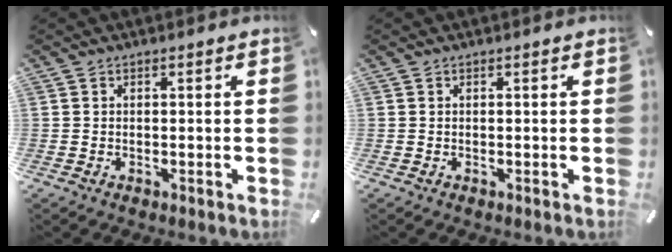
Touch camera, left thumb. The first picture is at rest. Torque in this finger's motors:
{"motor_torque": [-0.22, -0.08, -0.07, 0.04, -0.05]}